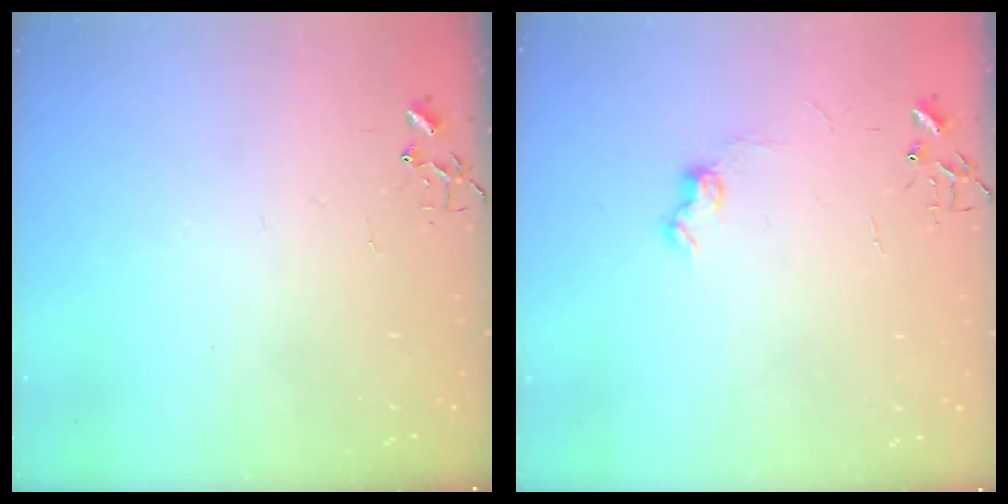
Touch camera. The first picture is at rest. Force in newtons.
{"total": 7.2, "press": 7.2, "slide": 0.7}